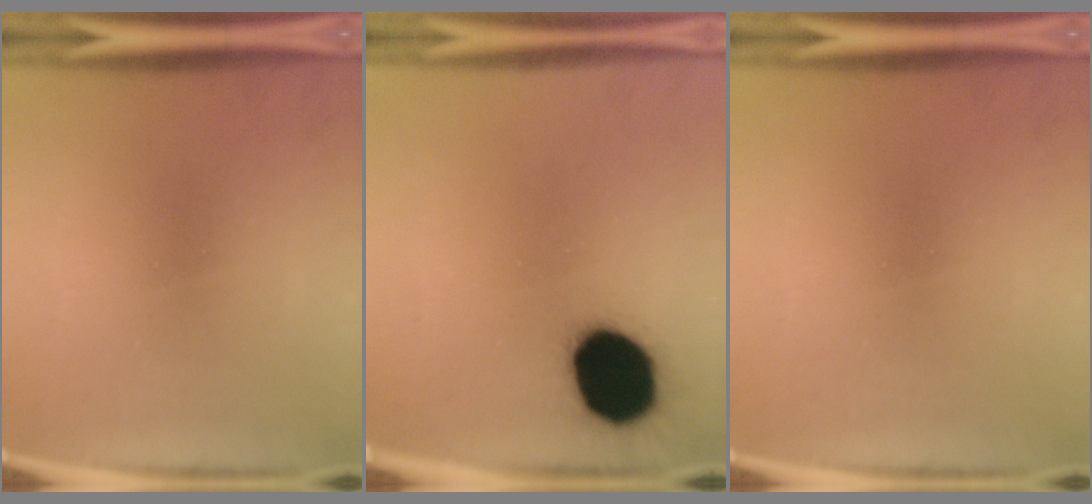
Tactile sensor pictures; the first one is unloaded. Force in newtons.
{"total": 18.8}
{"total": 0.0}